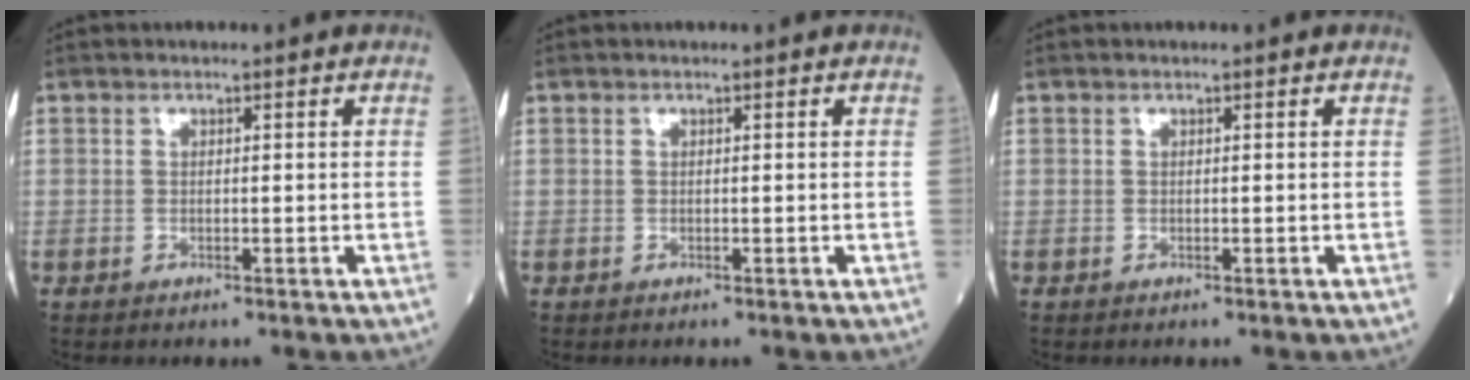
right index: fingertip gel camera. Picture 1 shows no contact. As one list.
[{"total": 0.0}, {"total": 0.0}]